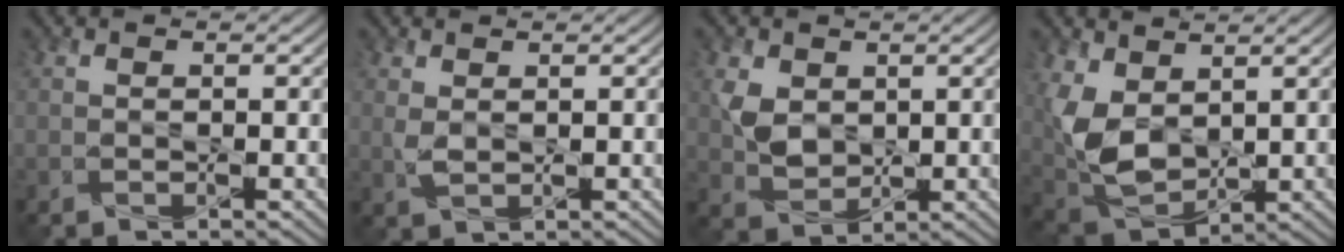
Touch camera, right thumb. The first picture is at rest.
{"total": 1.5, "force": [0.5, 0.7, 1.2], "torque": [-0.036, -0.001, 0.015]}
{"total": 4.5, "force": [1.2, 3.4, 2.6], "torque": [-0.071, -0.004, 0.027]}
{"total": 7.8, "force": [2.1, 5.0, 5.6], "torque": [-0.151, -0.011, 0.045]}